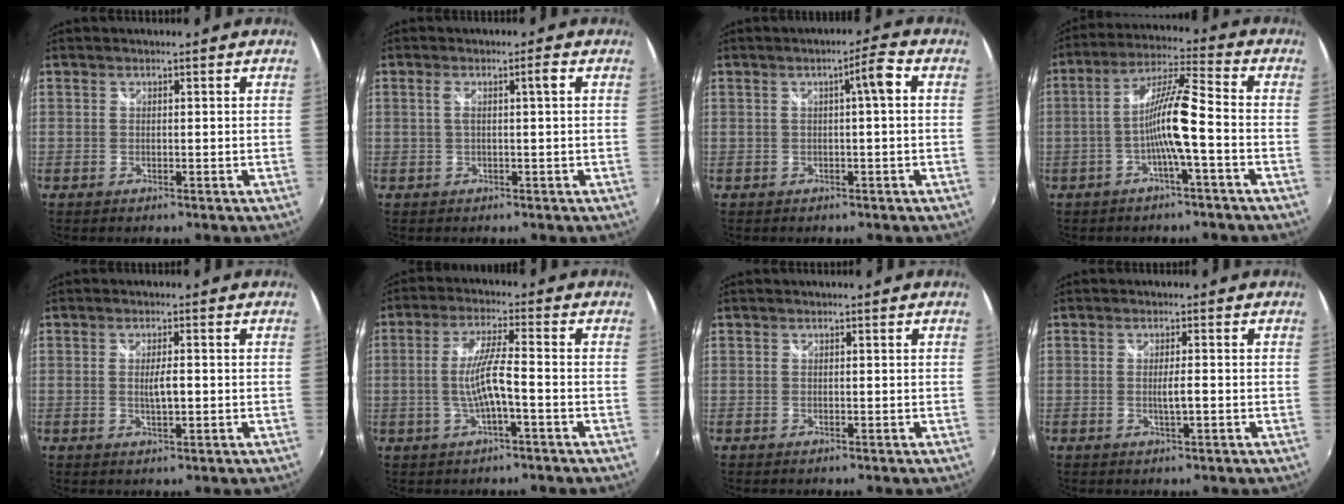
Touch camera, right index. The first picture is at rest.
{"total": 2.3, "force": [0.1, -0.3, 2.3], "torque": [-0.039, 0.005, 0.004]}
{"total": 3.6, "force": [0.2, -0.1, 3.6], "torque": [-0.059, 0.009, 0.005]}
{"total": 9.0, "force": [-3.1, 0.1, 8.5], "torque": [-0.173, 0.015, -0.057]}
{"total": 2.9, "force": [-0.3, 0.6, 2.8], "torque": [-0.049, -0.002, -0.005]}
{"total": 6.7, "force": [-2.0, 0.1, 6.4], "torque": [-0.127, 0.002, -0.033]}
{"total": 0.0}
{"total": 2.2, "force": [-0.6, -0.1, 2.1], "torque": [-0.037, -0.002, -0.012]}